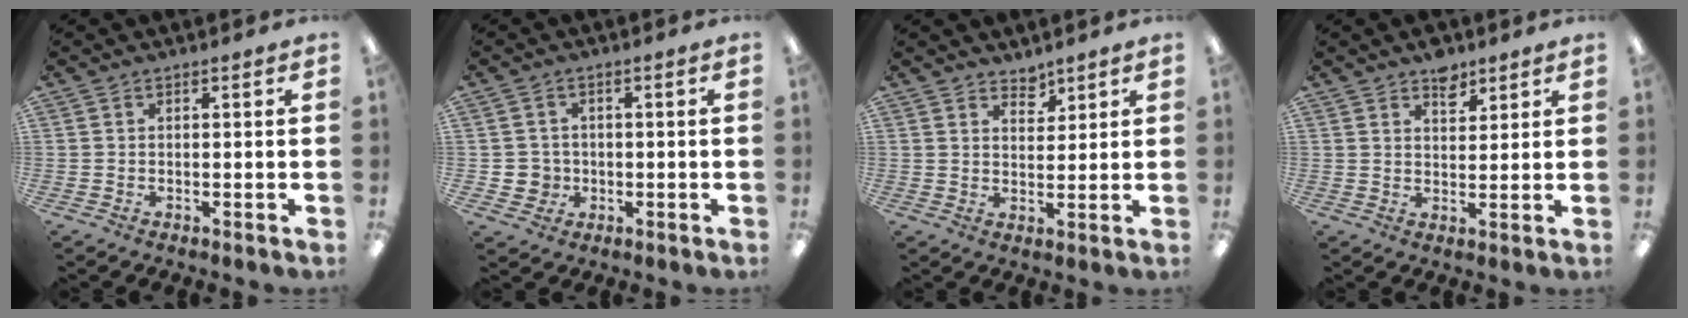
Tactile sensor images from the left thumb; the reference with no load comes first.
{"total": 3.9, "force": [-0.5, 3.8, 0.5], "torque": [-0.007, 0.006, -0.010]}
{"total": 3.6, "force": [3.4, 1.4, 0.1], "torque": [0.014, -0.028, 0.059]}
{"total": 5.3, "force": [4.1, 2.8, 2.0], "torque": [-0.010, -0.025, 0.068]}